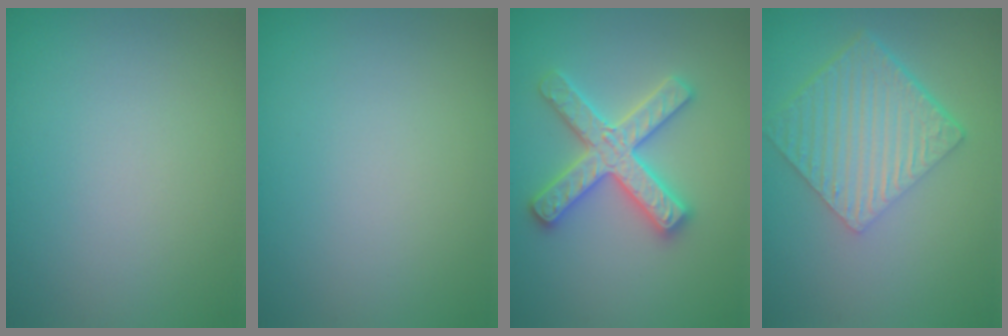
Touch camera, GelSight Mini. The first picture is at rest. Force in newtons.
{"total": 0.0}
{"total": 5.1, "press": 5.0, "slide": 0.7}
{"total": 6.0, "press": 4.1, "slide": 4.4}